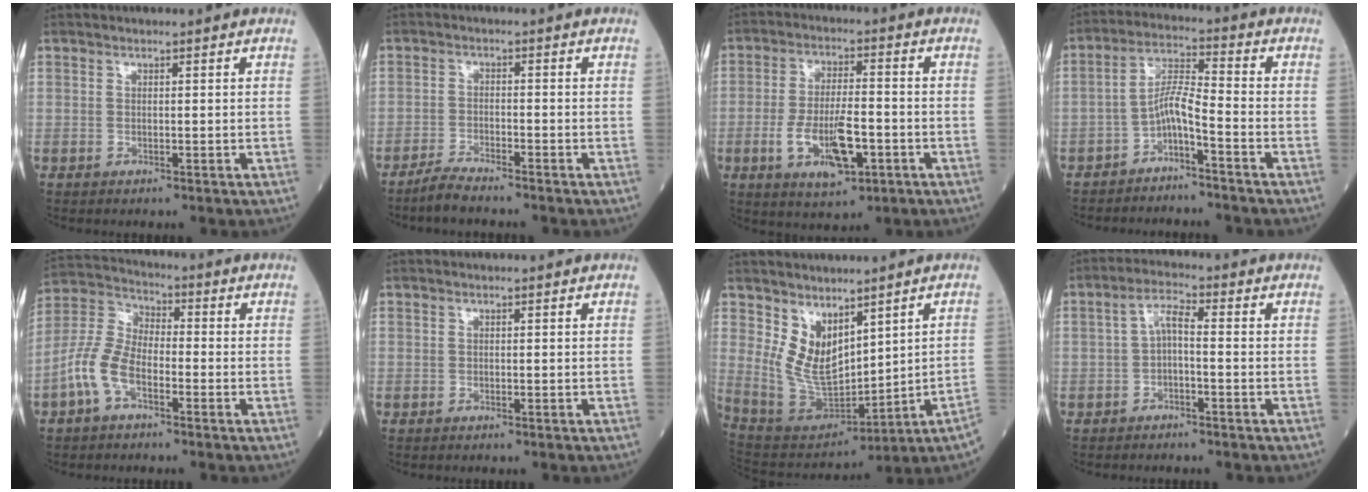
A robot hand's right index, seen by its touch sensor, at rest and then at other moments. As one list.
[{"total": 2.9, "force": [-2.7, -0.1, 1.1], "torque": [-0.028, -0.009, -0.053]}, {"total": 9.8, "force": [-3.3, 3.2, 8.7], "torque": [-0.168, -0.004, -0.050]}, {"total": 4.9, "force": [-3.1, 0.5, 3.8], "torque": [-0.074, 0.013, -0.058]}, {"total": 8.5, "force": [-3.8, 4.1, 6.4], "torque": [-0.159, 0.014, -0.084]}, {"total": 0.0}, {"total": 8.7, "force": [3.2, 3.9, 7.1], "torque": [-0.145, -0.002, 0.089]}, {"total": 3.6, "force": [-0.6, 0.9, 3.4], "torque": [-0.062, 0.012, -0.013]}]